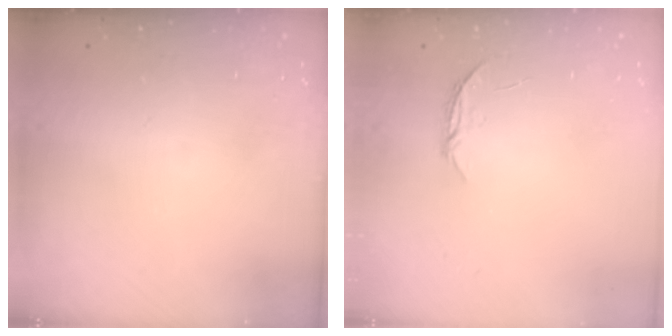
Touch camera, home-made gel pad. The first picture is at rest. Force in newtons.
{"total": 3.8, "press": 3.8, "slide": 0.5}